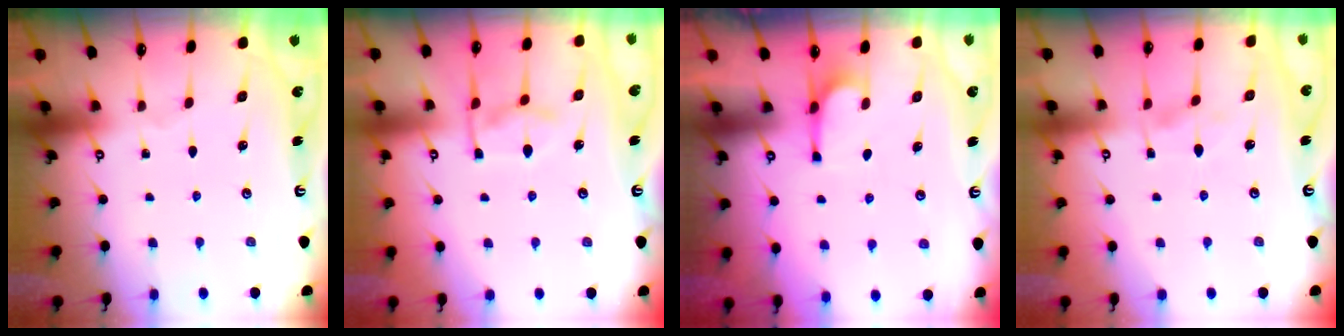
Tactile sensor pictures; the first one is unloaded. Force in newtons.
{"total": 10.1, "press": 10.0, "slide": 1.1}
{"total": 2.0, "press": 1.9, "slide": 0.6}
{"total": 2.1, "press": 1.9, "slide": 0.9}